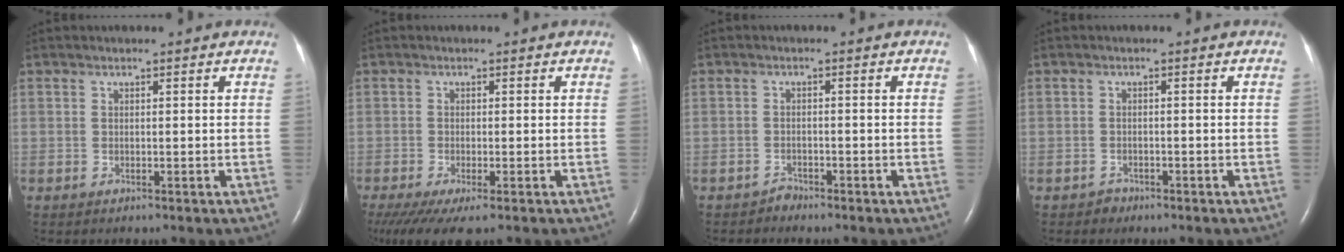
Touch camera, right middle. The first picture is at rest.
{"total": 7.3, "force": [-5.1, 1.5, 5.0], "torque": [-0.084, -0.020, -0.087]}
{"total": 1.2, "force": [-1.1, 0.3, -0.3], "torque": [0.007, -0.002, -0.022]}
{"total": 1.2, "force": [-0.9, 0.7, -0.1], "torque": [0.000, 0.002, -0.019]}